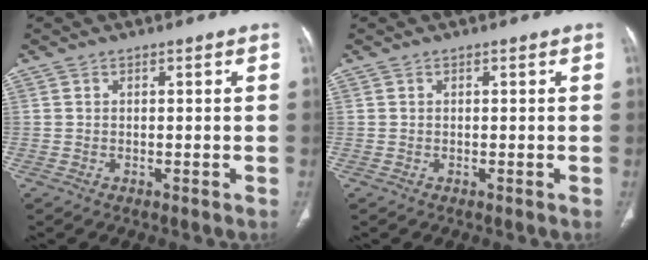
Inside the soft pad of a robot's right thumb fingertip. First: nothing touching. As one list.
[{"total": 0.0}]